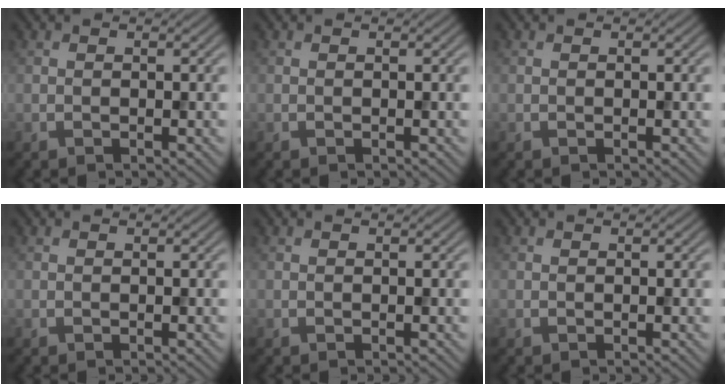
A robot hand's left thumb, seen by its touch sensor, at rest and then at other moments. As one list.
[{"total": 0.0}, {"total": 0.0}, {"total": 0.0}, {"total": 0.0}, {"total": 0.0}]